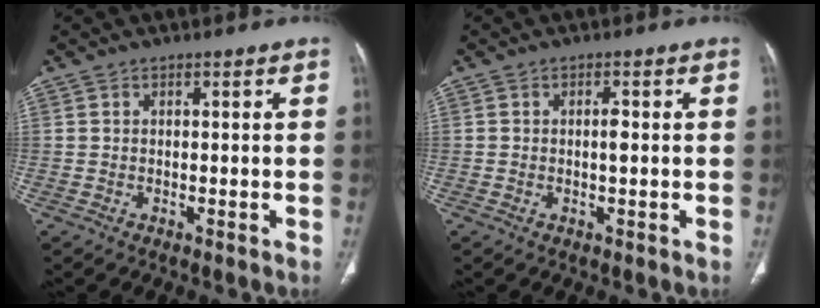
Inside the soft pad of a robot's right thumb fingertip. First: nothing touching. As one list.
[{"total": 1.4, "force": [0.0, 0.4, 1.3], "torque": [-0.018, -0.002, -0.001]}]